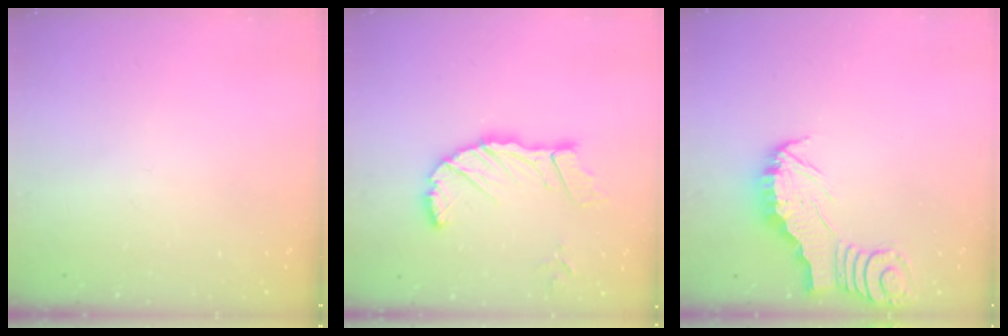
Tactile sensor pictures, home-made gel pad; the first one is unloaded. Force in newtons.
{"total": 12.7, "press": 12.6, "slide": 1.6}
{"total": 2.6, "press": 2.6, "slide": 0.2}